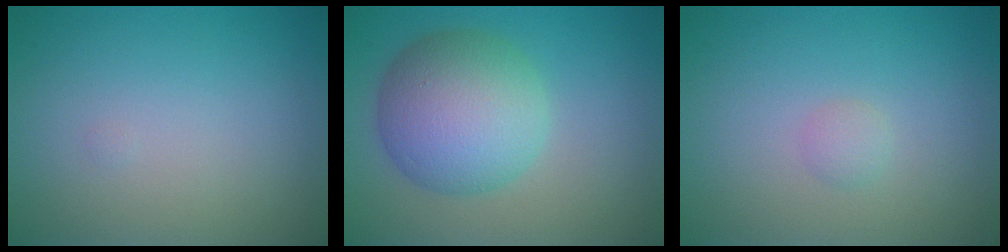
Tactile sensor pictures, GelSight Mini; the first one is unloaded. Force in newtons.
{"total": 8.0, "press": 8.0, "slide": 0.2}
{"total": 0.9, "press": 0.8, "slide": 0.1}